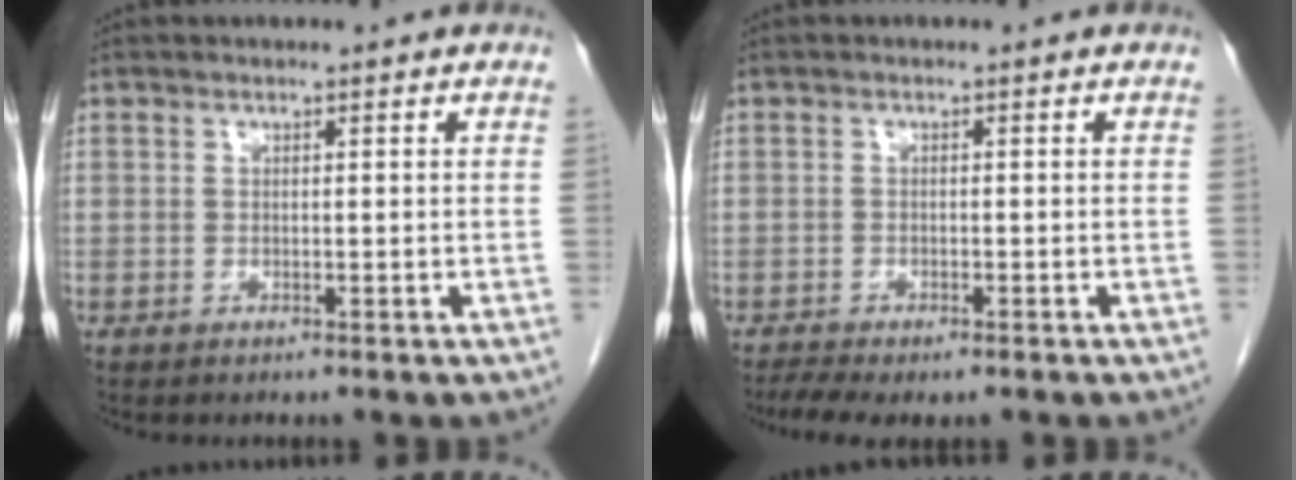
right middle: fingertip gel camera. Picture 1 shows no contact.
{"total": 4.8, "force": [-3.6, 1.3, 2.9], "torque": [-0.051, -0.012, -0.054]}